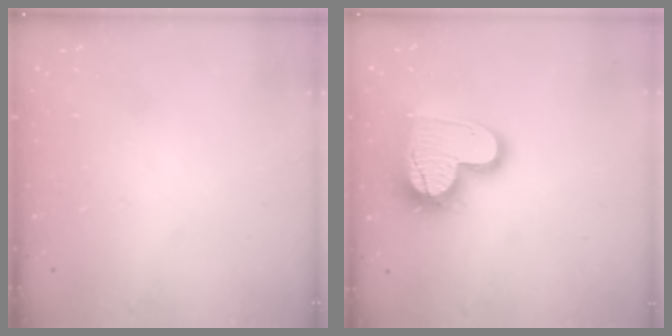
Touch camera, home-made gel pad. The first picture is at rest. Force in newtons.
{"total": 17.4, "press": 17.3, "slide": 1.3}